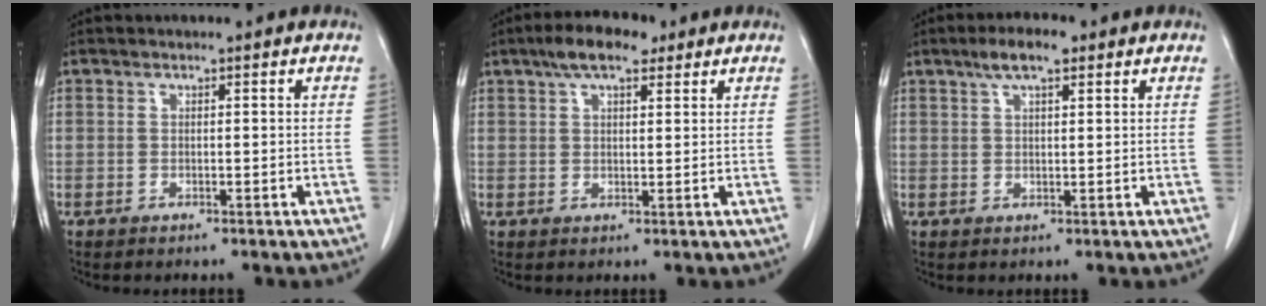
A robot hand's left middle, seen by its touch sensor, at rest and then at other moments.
{"total": 6.4, "force": [4.2, 2.3, 4.3], "torque": [-0.082, 0.021, 0.071]}
{"total": 4.7, "force": [2.9, 1.2, 3.4], "torque": [-0.068, 0.011, 0.051]}